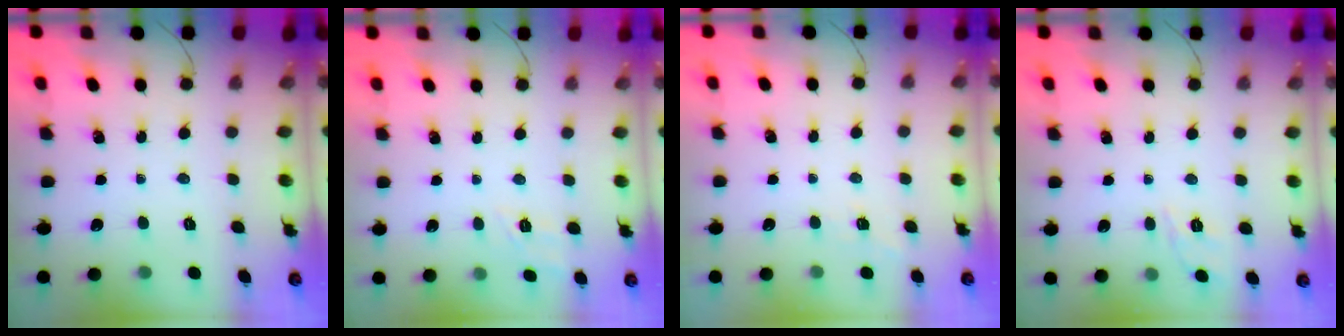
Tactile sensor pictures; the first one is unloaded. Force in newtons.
{"total": 9.2, "press": 9.0, "slide": 2.0}
{"total": 5.2, "press": 5.0, "slide": 1.6}
{"total": 2.0, "press": 0.7, "slide": 1.9}